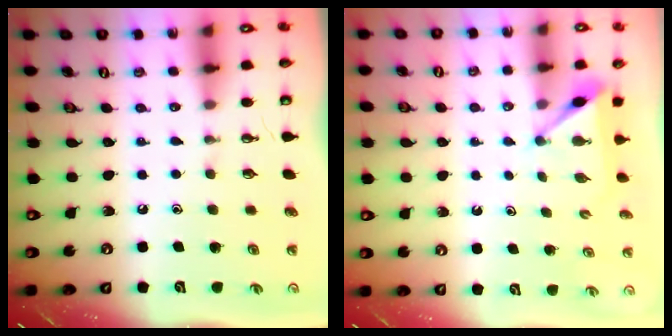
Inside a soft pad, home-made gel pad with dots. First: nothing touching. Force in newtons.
{"total": 4.9, "press": 4.9, "slide": 0.2}